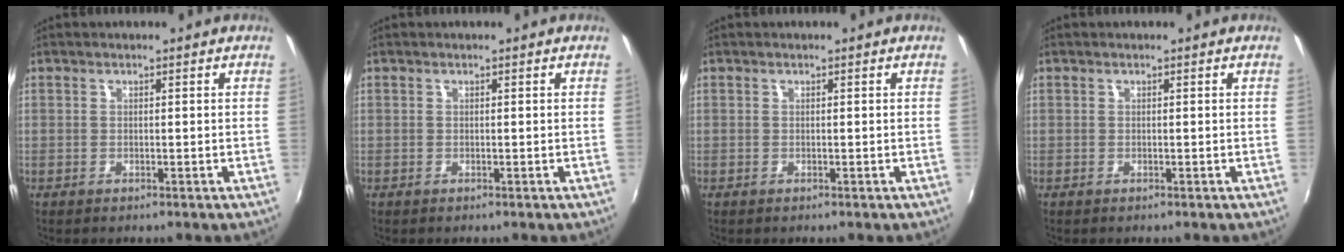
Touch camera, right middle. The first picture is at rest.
{"total": 0.0}
{"total": 0.0}
{"total": 0.0}